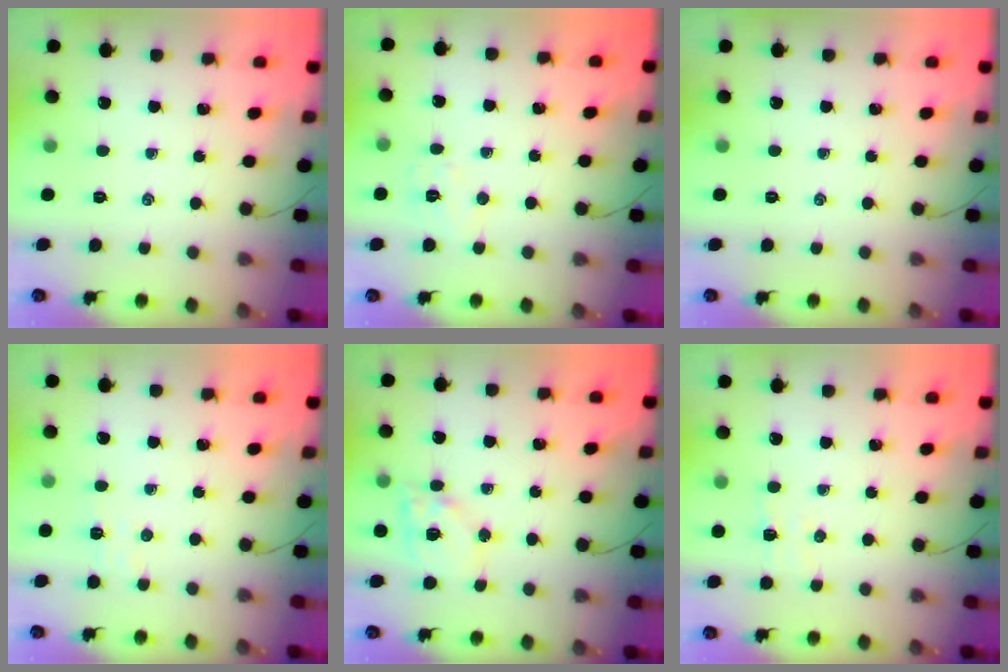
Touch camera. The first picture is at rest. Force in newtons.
{"total": 6.2, "press": 6.1, "slide": 0.9}
{"total": 0.0}
{"total": 4.3, "press": 4.2, "slide": 0.9}
{"total": 11.3, "press": 11.1, "slide": 1.8}
{"total": 3.7, "press": 3.6, "slide": 0.8}